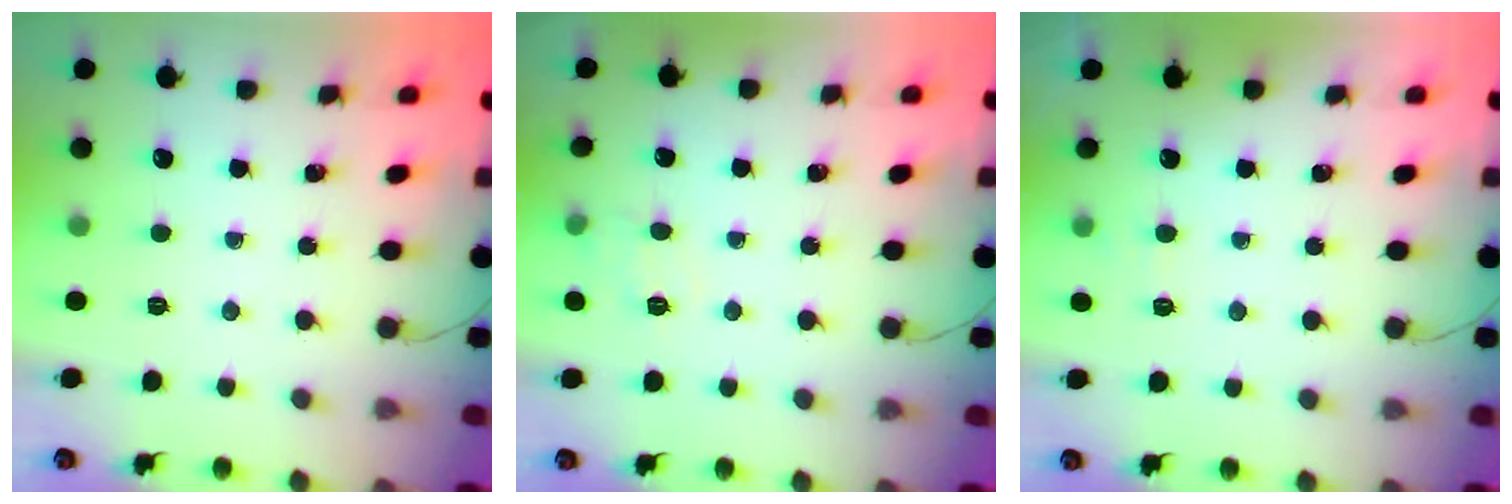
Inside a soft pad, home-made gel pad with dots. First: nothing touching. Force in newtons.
{"total": 4.8, "press": 4.6, "slide": 1.5}
{"total": 5.7, "press": 5.6, "slide": 1.1}